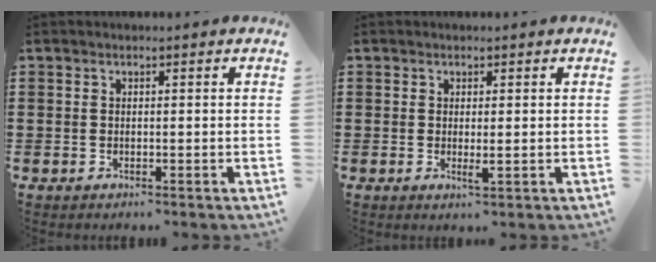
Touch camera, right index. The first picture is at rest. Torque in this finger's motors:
{"motor_torque": [0.07, 0.10, 0.13, 0.00]}